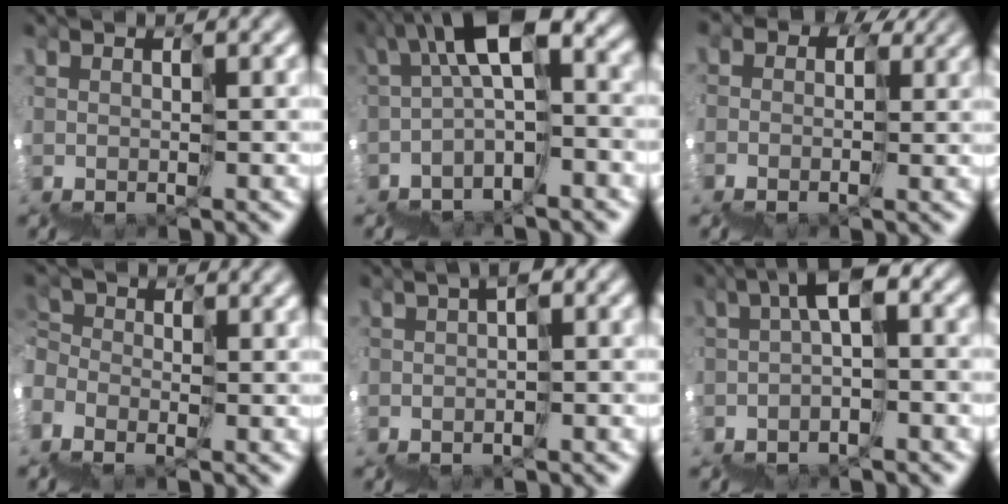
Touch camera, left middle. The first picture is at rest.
{"total": 5.5, "force": [-0.3, 1.8, 5.2], "torque": [-0.103, 0.033, -0.017]}
{"total": 5.9, "force": [1.1, 5.3, 2.3], "torque": [-0.038, 0.031, -0.004]}
{"total": 2.4, "force": [-2.3, 0.2, -0.8], "torque": [0.005, 0.012, -0.043]}
{"total": 2.1, "force": [-1.8, -0.1, 1.1], "torque": [-0.023, -0.005, -0.034]}
{"total": 2.1, "force": [-0.9, 0.2, 1.9], "torque": [-0.045, 0.015, -0.028]}